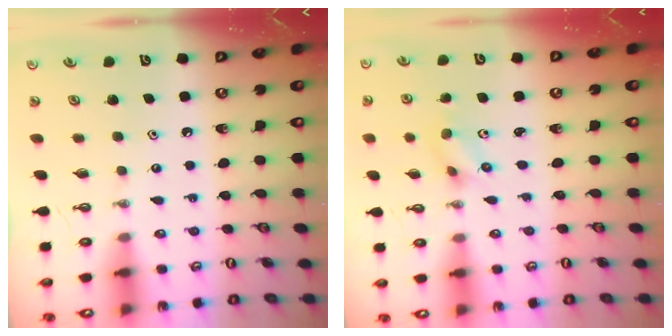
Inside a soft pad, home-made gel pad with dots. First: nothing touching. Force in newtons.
{"total": 2.1, "press": 1.9, "slide": 0.9}